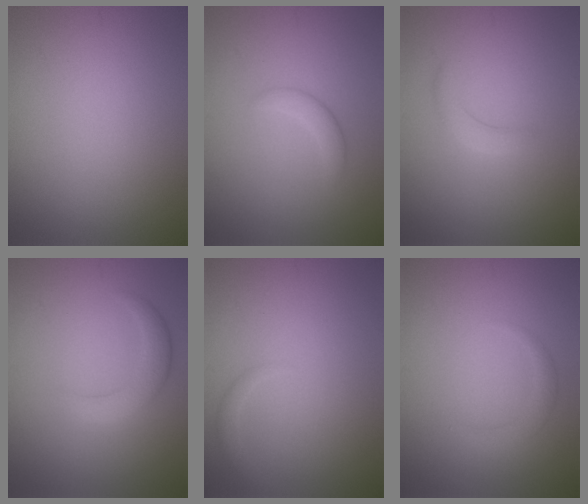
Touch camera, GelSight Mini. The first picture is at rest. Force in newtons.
{"total": 1.5, "press": 1.5, "slide": 0.0}
{"total": 1.4, "press": 1.4, "slide": 0.1}
{"total": 2.6, "press": 2.6, "slide": 0.0}
{"total": 0.9, "press": 0.9, "slide": 0.1}
{"total": 1.6, "press": 1.6, "slide": 0.1}